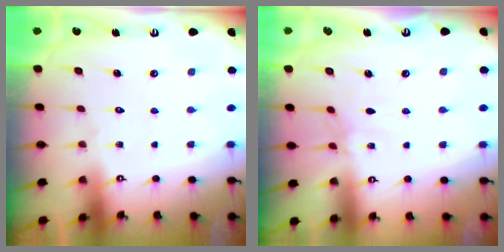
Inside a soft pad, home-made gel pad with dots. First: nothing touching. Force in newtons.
{"total": 2.3, "press": 2.3, "slide": 0.5}